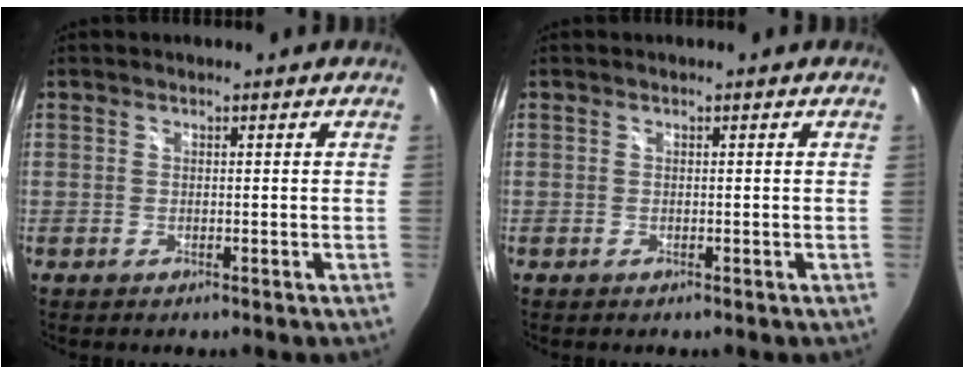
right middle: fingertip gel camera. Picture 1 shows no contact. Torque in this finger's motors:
{"motor_torque": [0.42, -0.50, 0.02, 0.01]}